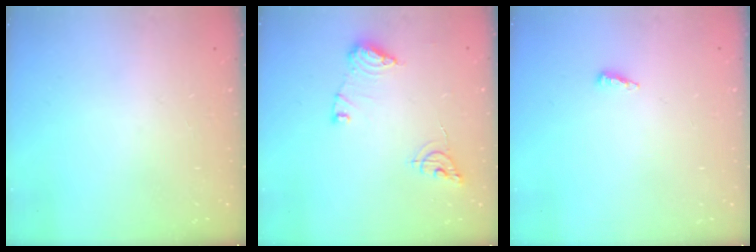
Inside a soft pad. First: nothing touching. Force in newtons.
{"total": 10.2, "press": 10.2, "slide": 0.6}
{"total": 3.7, "press": 3.6, "slide": 0.4}